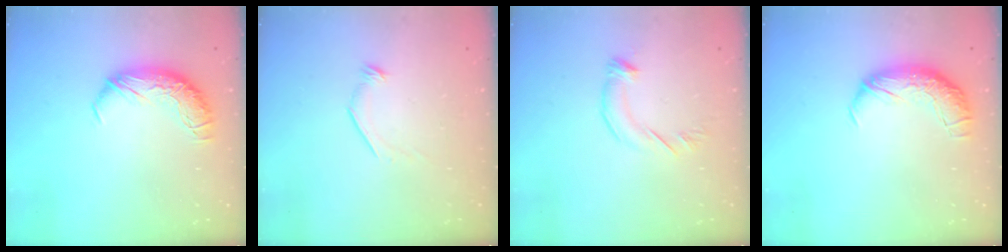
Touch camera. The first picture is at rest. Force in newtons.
{"total": 6.8, "press": 6.8, "slide": 0.7}
{"total": 3.8, "press": 3.8, "slide": 0.4}
{"total": 2.3, "press": 1.1, "slide": 2.1}